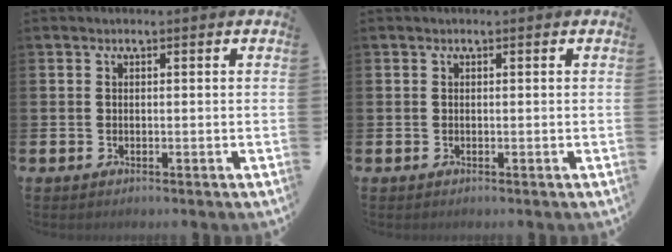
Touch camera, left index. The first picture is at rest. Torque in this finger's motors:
{"motor_torque": [-0.62, -0.60, -0.29, -0.01]}